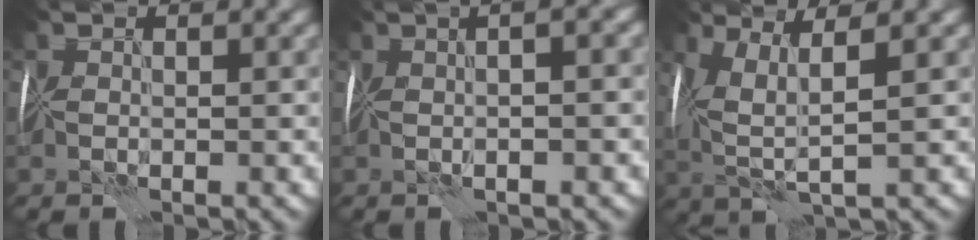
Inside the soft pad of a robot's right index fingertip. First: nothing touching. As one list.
[{"total": 8.6, "force": [2.0, 3.9, 7.4], "torque": [-0.034, 0.039, -0.009]}, {"total": 5.2, "force": [1.4, 1.5, 4.7], "torque": [-0.112, 0.003, 0.028]}]